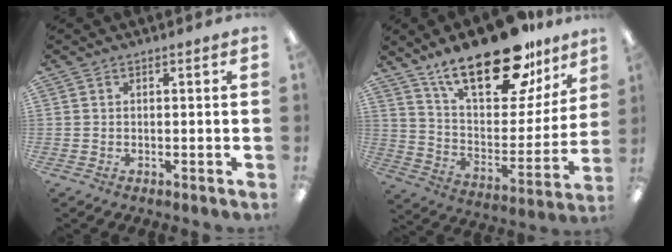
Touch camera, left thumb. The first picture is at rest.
{"total": 26.4, "force": [18.4, 10.6, 15.7], "torque": [-0.238, -0.113, 0.313]}